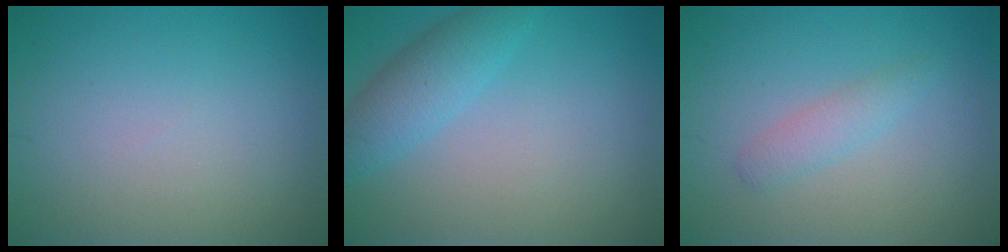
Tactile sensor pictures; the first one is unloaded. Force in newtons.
{"total": 3.3, "press": 3.3, "slide": 0.1}
{"total": 1.7, "press": 1.7, "slide": 0.0}